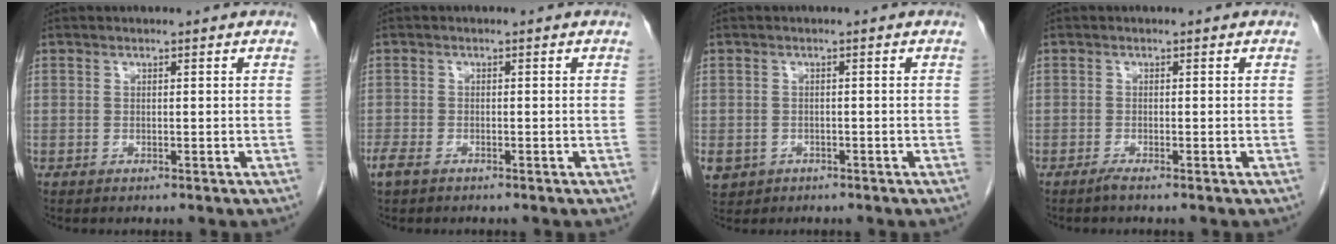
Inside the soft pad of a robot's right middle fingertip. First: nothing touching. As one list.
[{"total": 2.8, "force": [-1.9, 1.3, 1.6], "torque": [-0.039, -0.006, -0.032]}, {"total": 5.7, "force": [-2.7, 4.7, 1.4], "torque": [-0.039, 0.000, -0.039]}, {"total": 0.9, "force": [-0.7, -0.2, 0.5], "torque": [-0.012, -0.002, -0.016]}]